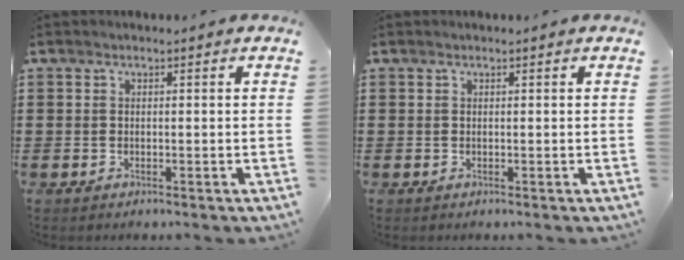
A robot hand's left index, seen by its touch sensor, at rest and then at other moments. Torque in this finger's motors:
{"motor_torque": [0.07, 0.22, 0.02, -0.01]}